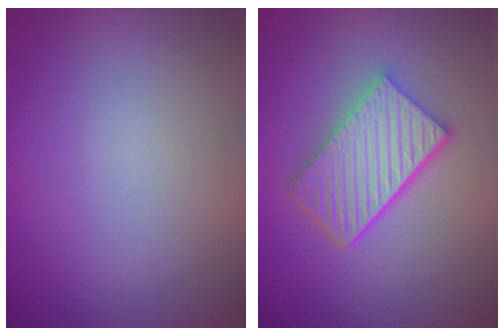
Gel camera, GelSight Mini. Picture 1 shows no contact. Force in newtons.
{"total": 5.8, "press": 4.3, "slide": 3.9}